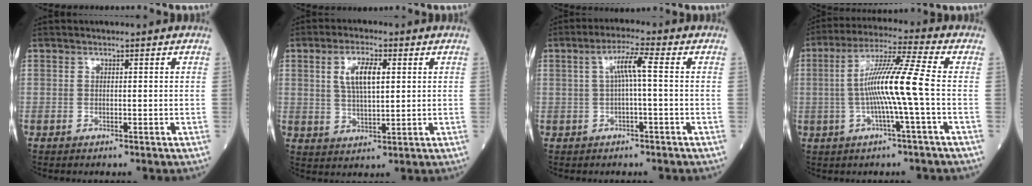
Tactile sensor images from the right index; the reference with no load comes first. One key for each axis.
{"total": 6.5, "fx": 1.9, "fy": 2.1, "fz": 5.9, "tx": -0.114, "ty": 0.007, "tz": 0.039}
{"total": 4.4, "fx": 0.4, "fy": 0.1, "fz": 4.4, "tx": -0.082, "ty": 0.016, "tz": 0.009}
{"total": 10.5, "fx": -1.1, "fy": -1.2, "fz": 10.4, "tx": -0.197, "ty": 0.012, "tz": -0.023}